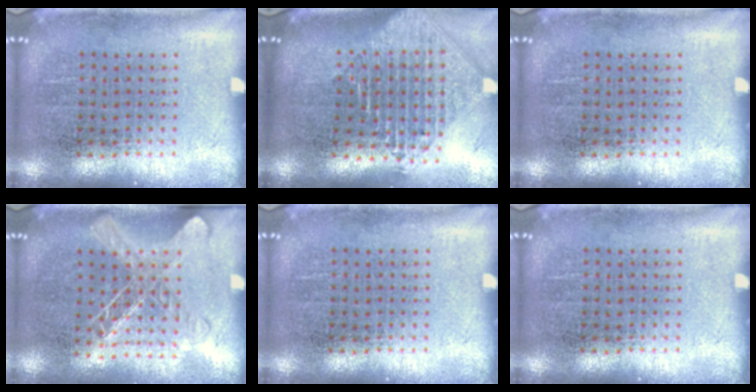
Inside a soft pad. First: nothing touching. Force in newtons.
{"total": 2.3, "press": 1.8, "slide": 1.4}
{"total": 0.0}
{"total": 1.3, "press": 1.2, "slide": 0.7}
{"total": 0.0}
{"total": 0.0}